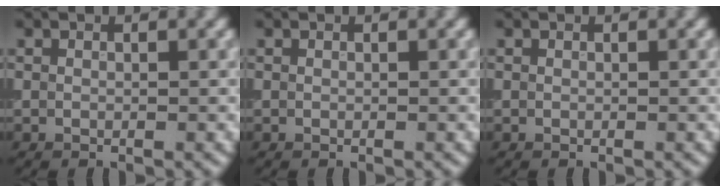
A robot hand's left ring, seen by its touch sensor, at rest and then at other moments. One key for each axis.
{"total": 0.0}
{"total": 0.0}